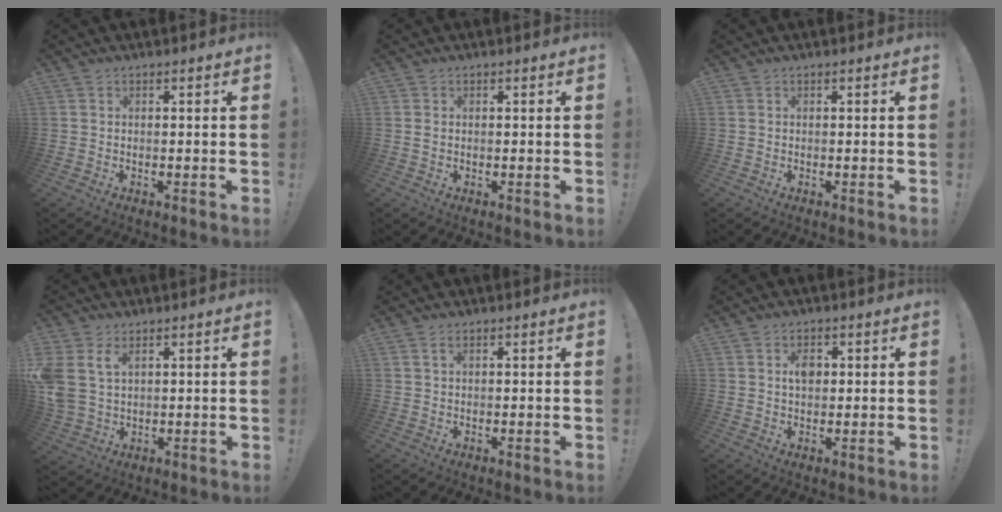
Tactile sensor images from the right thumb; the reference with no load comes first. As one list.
[{"total": 0.7, "force": [0.3, 0.4, 0.5], "torque": [-0.018, 0.005, 0.007]}, {"total": 0.0}, {"total": 7.0, "force": [3.1, 4.4, 4.5], "torque": [-0.093, -0.012, 0.062]}, {"total": 1.5, "force": [0.6, 0.5, 1.3], "torque": [-0.023, 0.001, 0.010]}, {"total": 3.0, "force": [0.6, 2.1, 2.1], "torque": [-0.023, -0.001, 0.004]}]